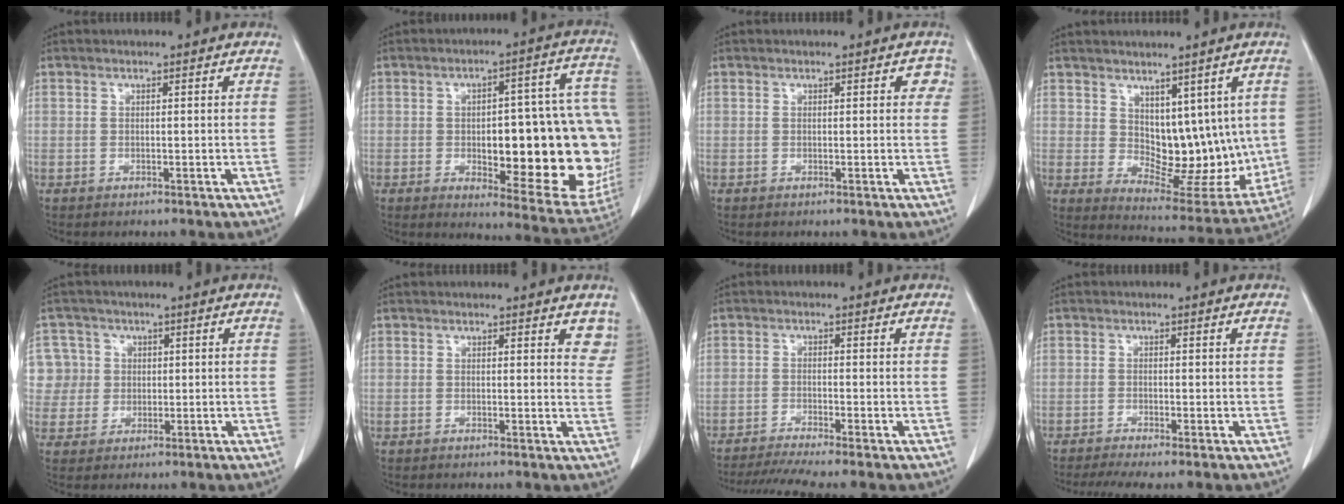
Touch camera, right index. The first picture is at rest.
{"total": 25.4, "force": [-2.6, 7.7, 24.1], "torque": [-0.215, 0.029, -0.008]}
{"total": 1.8, "force": [0.8, 1.0, 1.3], "torque": [-0.003, 0.008, 0.007]}
{"total": 11.9, "force": [2.7, 7.1, 9.2], "torque": [-0.104, -0.004, 0.063]}
{"total": 8.3, "force": [1.7, 8.1, 0.5], "torque": [-0.017, 0.034, 0.045]}
{"total": 4.0, "force": [3.3, 1.5, 1.6], "torque": [0.000, -0.011, 0.026]}
{"total": 6.3, "force": [-5.2, -1.0, 3.3], "torque": [-0.055, -0.013, -0.089]}
{"total": 3.5, "force": [-2.4, 0.4, 2.5], "torque": [-0.045, -0.009, -0.043]}